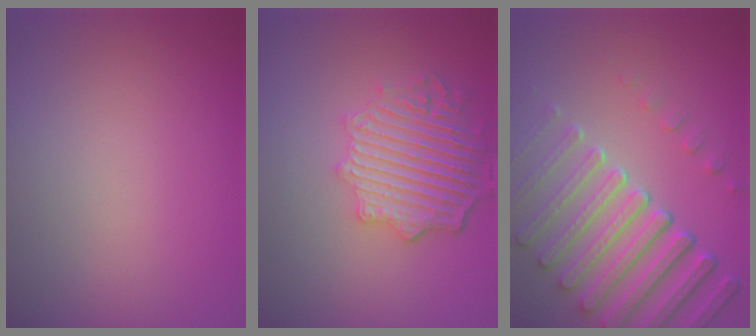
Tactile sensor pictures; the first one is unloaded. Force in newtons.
{"total": 5.7, "press": 4.5, "slide": 3.5}
{"total": 7.7, "press": 5.8, "slide": 5.0}